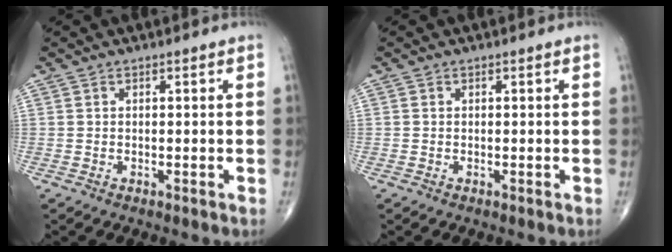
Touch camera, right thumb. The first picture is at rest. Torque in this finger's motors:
{"motor_torque": [-0.16, -0.04, -0.32, 0.02, -0.01]}